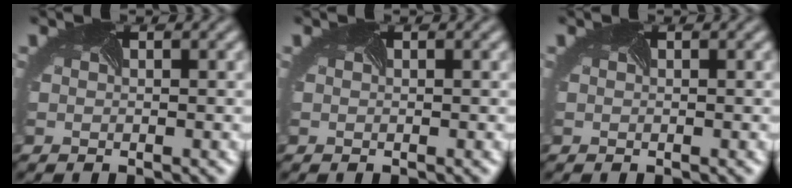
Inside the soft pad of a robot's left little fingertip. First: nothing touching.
{"total": 0.0}
{"total": 0.0}